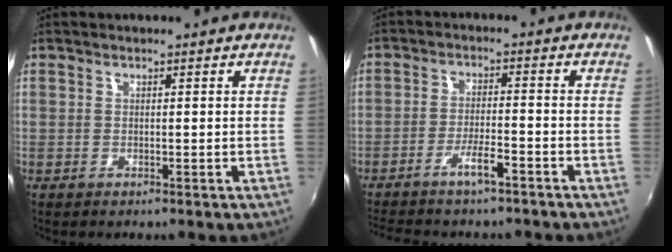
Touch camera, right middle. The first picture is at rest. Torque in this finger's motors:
{"motor_torque": [1.08, -1.06, 0.15, 0.11]}